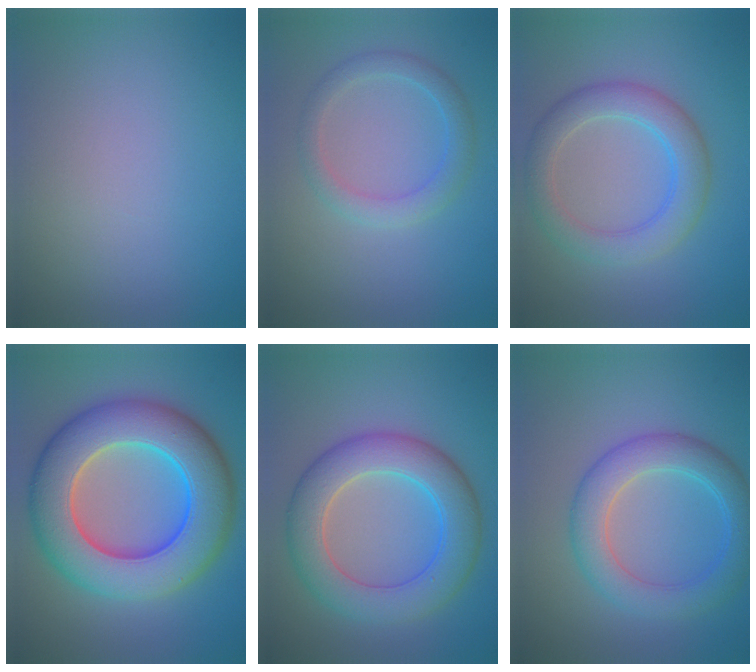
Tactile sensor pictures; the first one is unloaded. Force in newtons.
{"total": 2.6, "press": 2.6, "slide": 0.4}
{"total": 4.5, "press": 4.5, "slide": 0.1}
{"total": 12.3, "press": 12.3, "slide": 0.2}
{"total": 7.1, "press": 7.1, "slide": 0.2}
{"total": 5.1, "press": 5.1, "slide": 0.1}